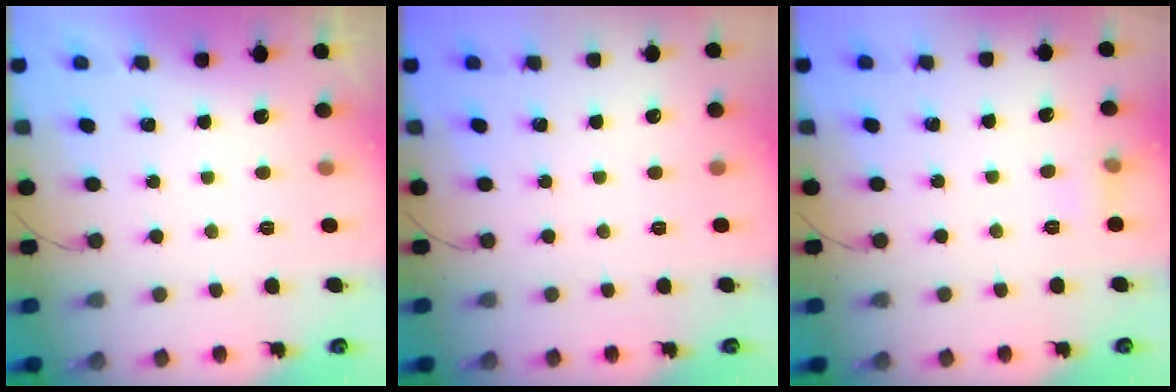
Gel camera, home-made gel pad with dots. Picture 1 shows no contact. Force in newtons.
{"total": 0.0}
{"total": 6.7, "press": 3.7, "slide": 5.6}